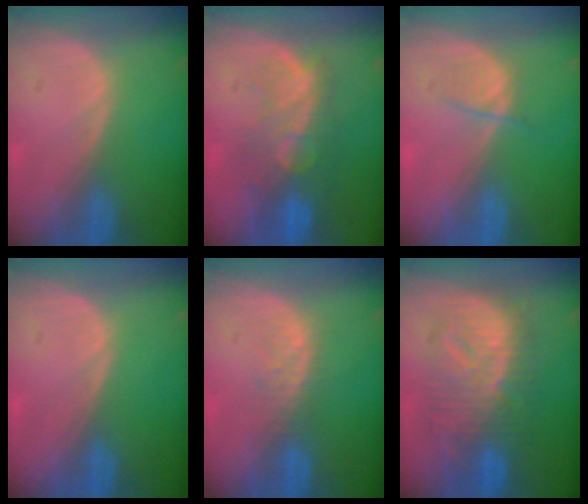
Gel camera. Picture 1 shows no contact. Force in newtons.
{"total": 10.0, "press": 8.6, "slide": 5.1}
{"total": 2.1, "press": 2.1, "slide": 0.3}
{"total": 0.0}
{"total": 2.8, "press": 2.8, "slide": 0.3}
{"total": 10.8, "press": 10.8, "slide": 0.8}